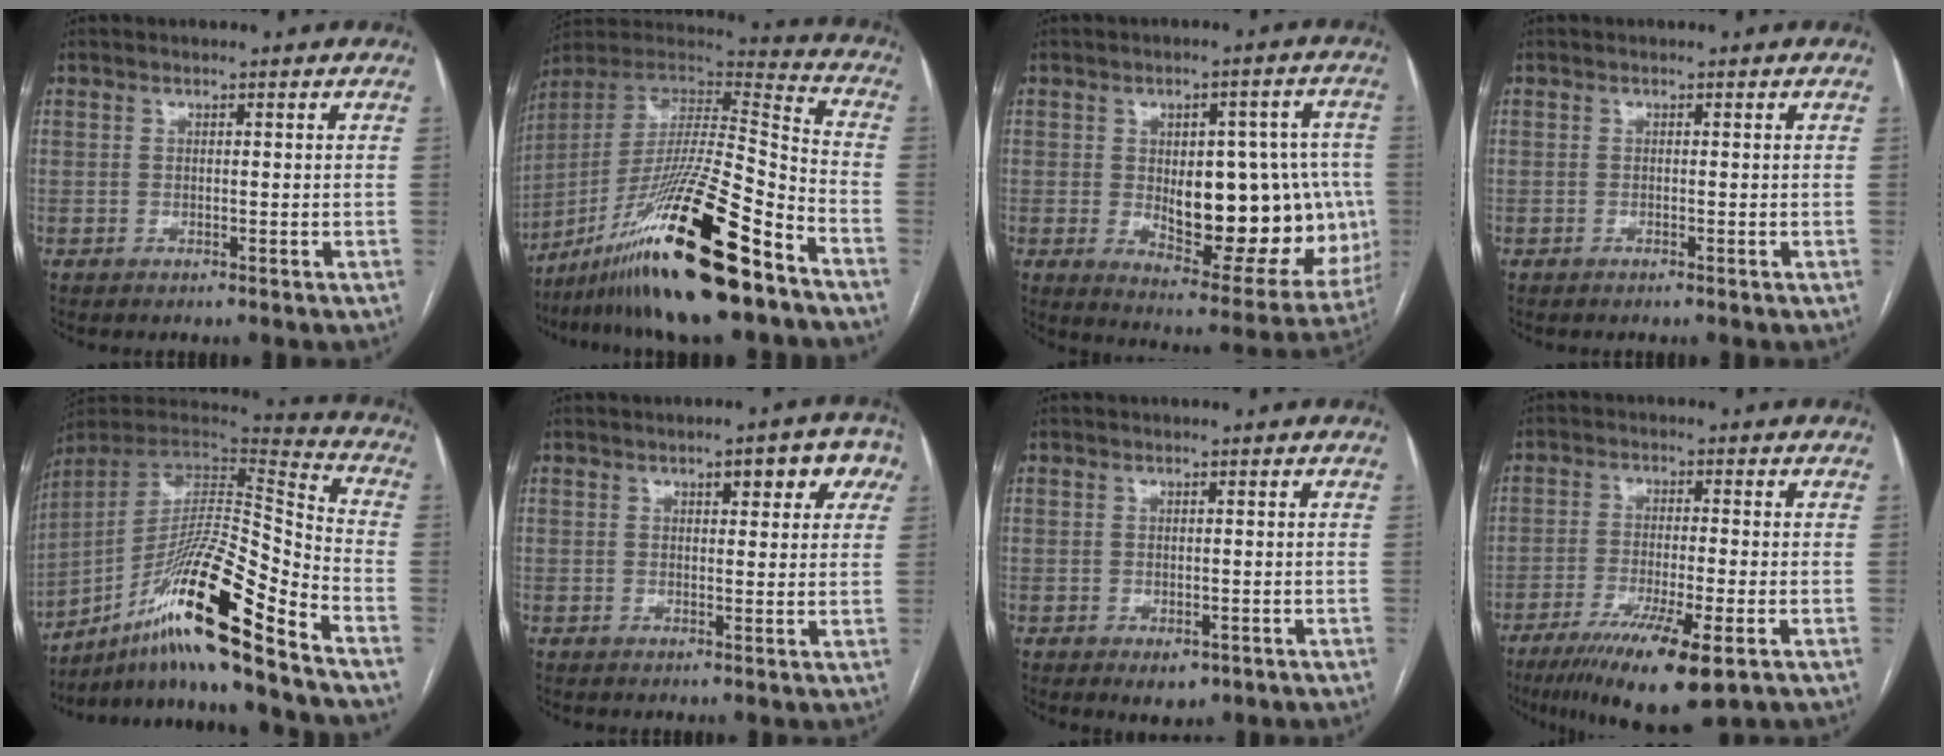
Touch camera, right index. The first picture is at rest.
{"total": 25.4, "force": [-16.4, 1.6, 19.3], "torque": [-0.350, -0.028, -0.297]}
{"total": 20.6, "force": [-1.3, 8.9, 18.6], "torque": [-0.207, 0.019, 0.015]}
{"total": 0.0}
{"total": 20.6, "force": [-13.5, -0.1, 15.5], "torque": [-0.288, -0.001, -0.243]}
{"total": 6.6, "force": [3.1, 2.3, 5.4], "torque": [-0.052, 0.018, 0.032]}
{"total": 2.6, "force": [-1.2, 1.6, 1.6], "torque": [-0.015, -0.002, -0.005]}
{"total": 12.3, "force": [-7.0, 1.0, 10.0], "torque": [-0.170, -0.034, -0.114]}